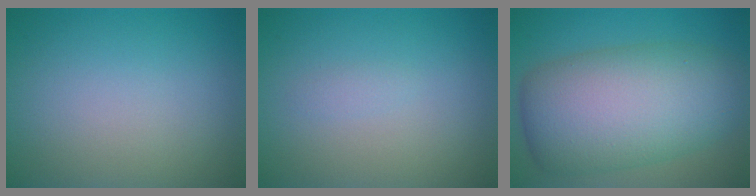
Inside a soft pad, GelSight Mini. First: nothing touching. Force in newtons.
{"total": 0.6, "press": 0.6, "slide": 0.1}
{"total": 11.1, "press": 11.1, "slide": 0.4}